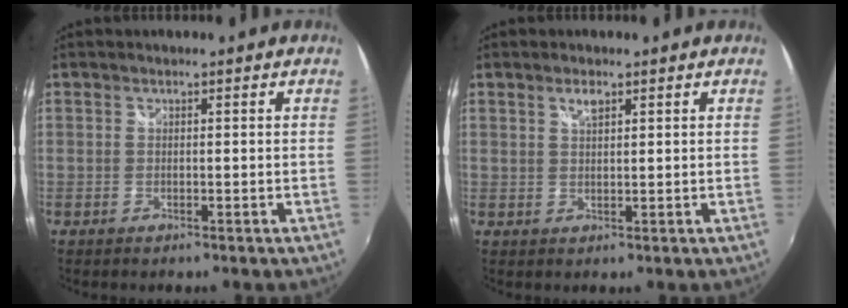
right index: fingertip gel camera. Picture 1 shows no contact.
{"total": 2.0, "force": [1.3, 0.6, 1.3], "torque": [-0.023, 0.002, 0.022]}